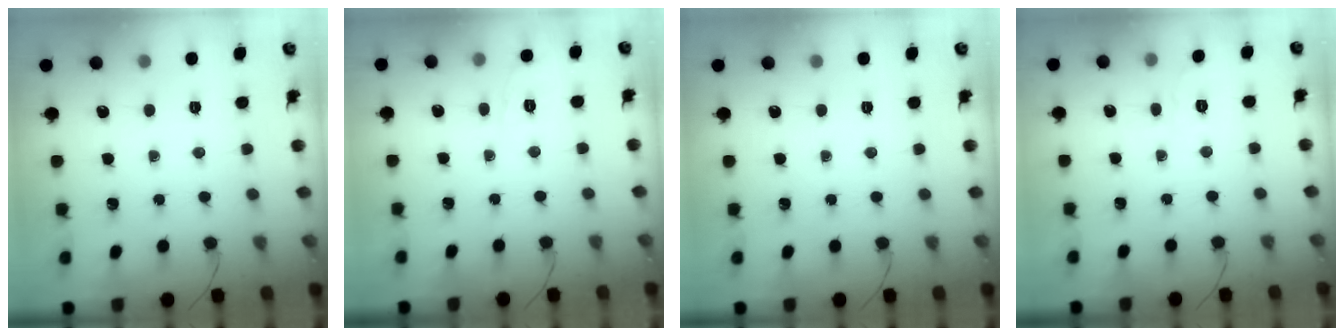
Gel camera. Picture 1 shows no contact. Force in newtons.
{"total": 5.8, "press": 5.6, "slide": 1.6}
{"total": 0.0}
{"total": 3.4, "press": 2.9, "slide": 1.7}